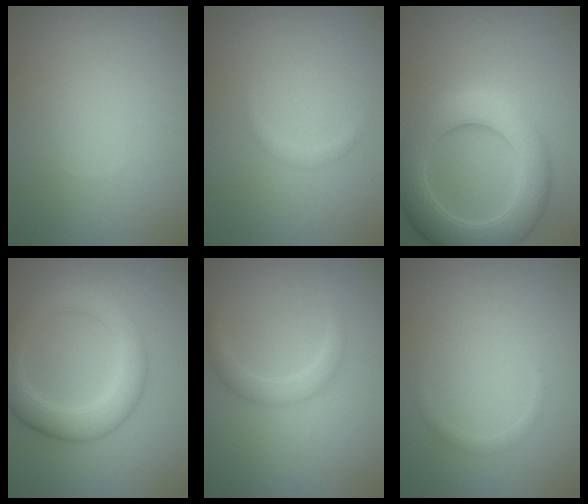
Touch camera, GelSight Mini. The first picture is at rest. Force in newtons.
{"total": 0.7, "press": 0.7, "slide": 0.0}
{"total": 7.3, "press": 7.3, "slide": 0.2}
{"total": 5.1, "press": 5.1, "slide": 0.3}
{"total": 1.7, "press": 1.7, "slide": 0.1}
{"total": 0.8, "press": 0.8, "slide": 0.0}